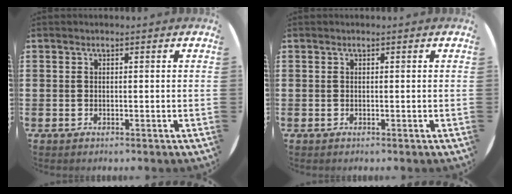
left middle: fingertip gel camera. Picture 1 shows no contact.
{"total": 0.0}